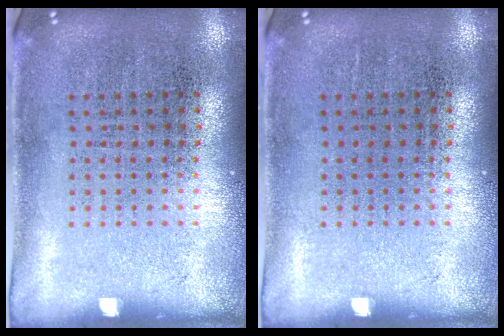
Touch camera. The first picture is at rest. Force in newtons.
{"total": 0.0}